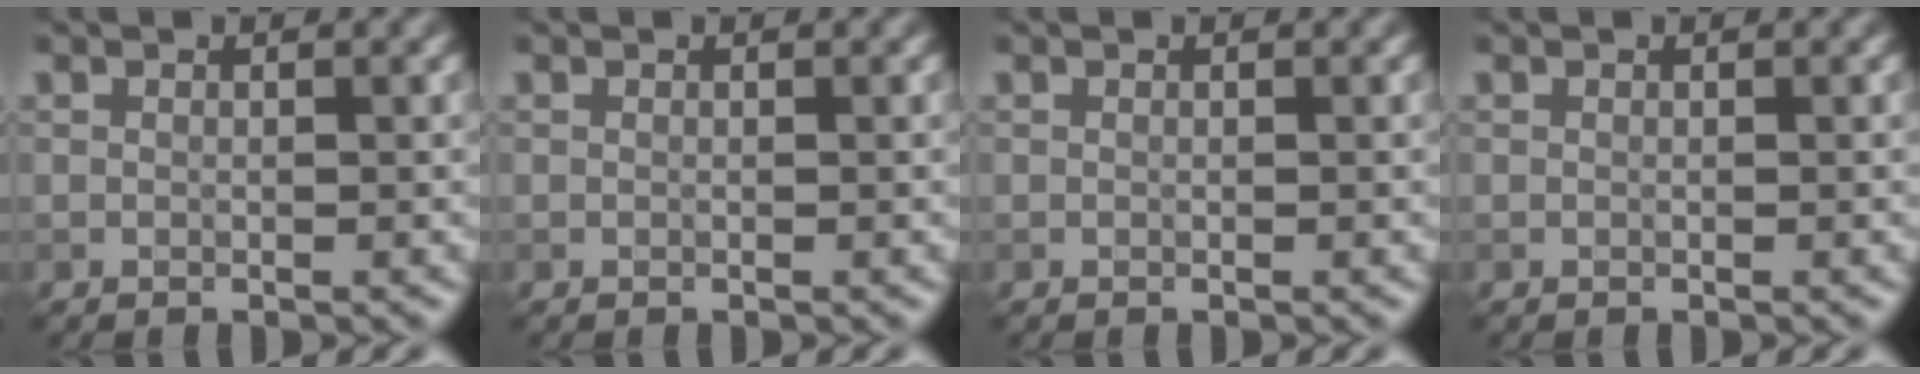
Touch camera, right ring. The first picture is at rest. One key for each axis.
{"total": 0.0}
{"total": 0.0}
{"total": 0.0}